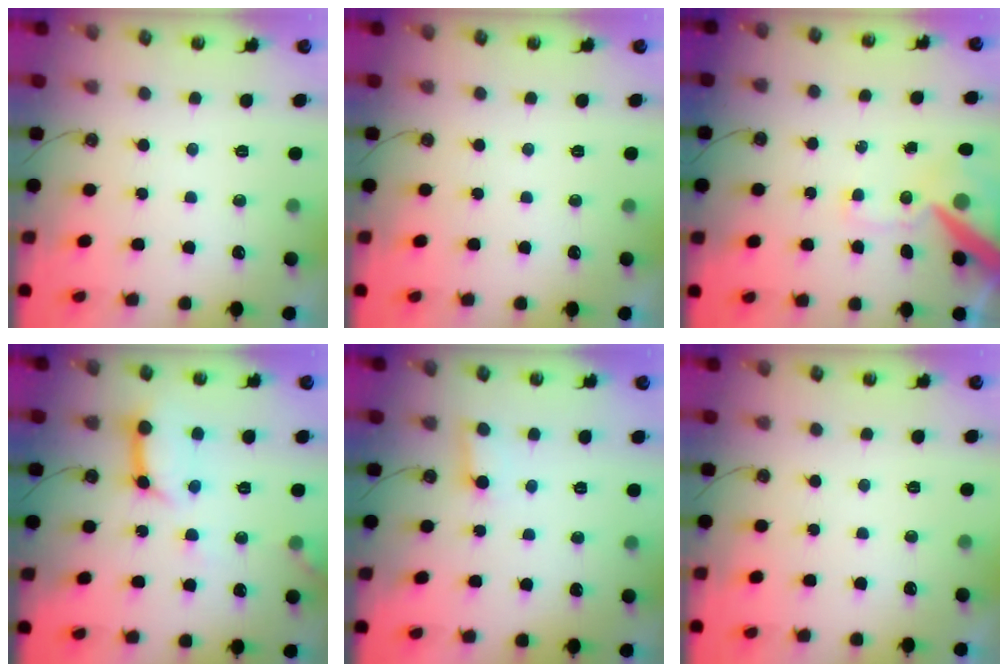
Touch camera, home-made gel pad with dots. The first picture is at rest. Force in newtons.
{"total": 0.0}
{"total": 13.9, "press": 13.7, "slide": 2.2}
{"total": 11.8, "press": 11.7, "slide": 1.3}
{"total": 3.5, "press": 3.4, "slide": 0.7}
{"total": 0.0}